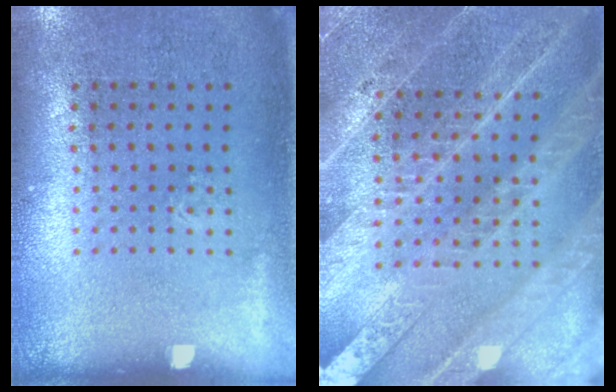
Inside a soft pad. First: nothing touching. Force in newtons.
{"total": 4.1, "press": 3.8, "slide": 1.7}